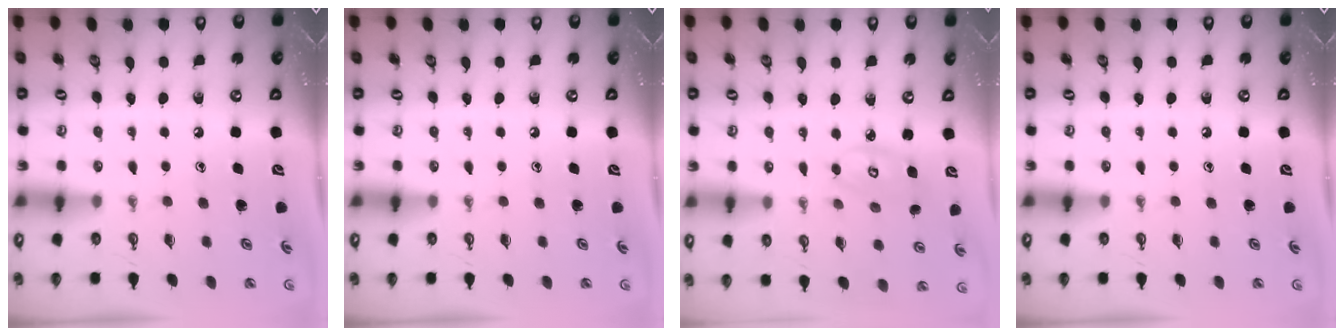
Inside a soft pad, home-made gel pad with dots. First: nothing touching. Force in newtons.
{"total": 0.0}
{"total": 4.4, "press": 4.4, "slide": 0.3}
{"total": 0.0}